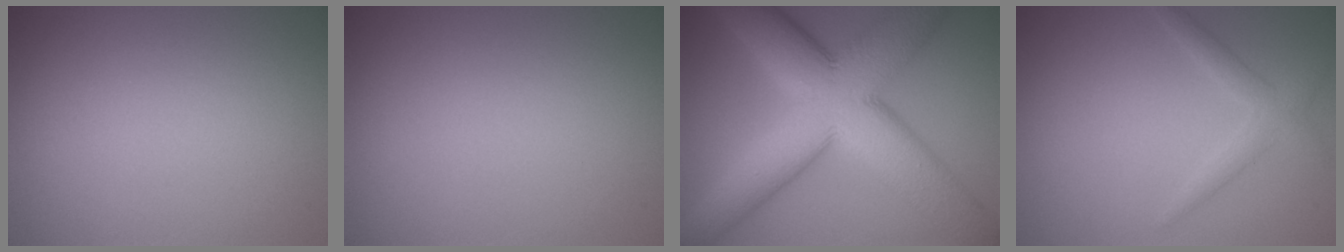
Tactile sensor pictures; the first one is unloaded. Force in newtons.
{"total": 0.0}
{"total": 13.3, "press": 13.3, "slide": 0.6}
{"total": 1.8, "press": 1.8, "slide": 0.1}